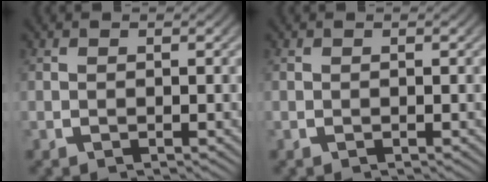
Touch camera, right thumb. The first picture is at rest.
{"total": 0.0}